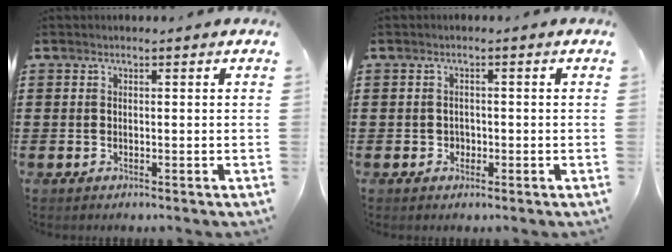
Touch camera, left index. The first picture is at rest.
{"total": 1.1, "force": [-0.3, 1.1, 0.1], "torque": [-0.007, 0.005, -0.008]}